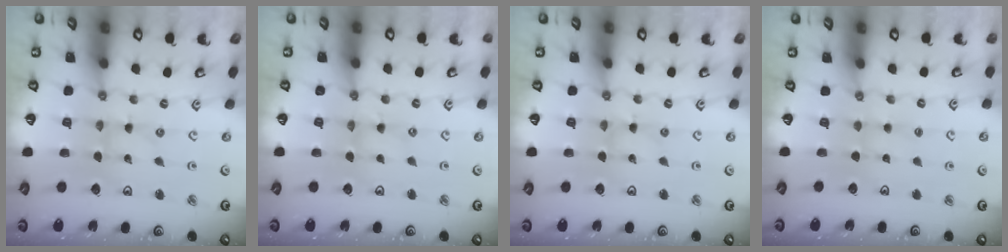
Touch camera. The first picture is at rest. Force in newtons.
{"total": 1.1, "press": 1.0, "slide": 0.2}
{"total": 0.0}
{"total": 1.6, "press": 1.6, "slide": 0.3}